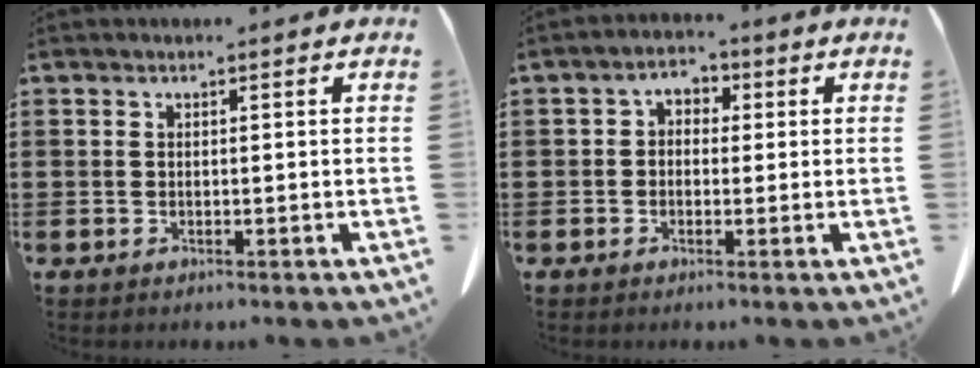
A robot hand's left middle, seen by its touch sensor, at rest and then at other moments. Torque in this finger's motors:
{"motor_torque": [0.12, 0.09, 0.09, 0.02]}